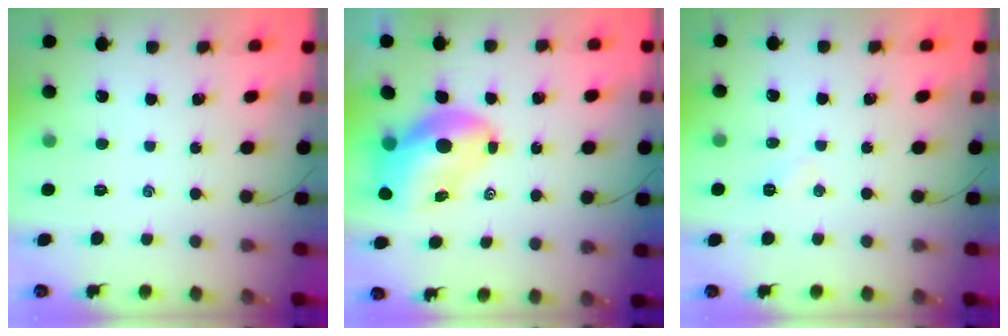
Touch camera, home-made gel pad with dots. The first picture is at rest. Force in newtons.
{"total": 11.1, "press": 10.7, "slide": 3.2}
{"total": 2.4, "press": 2.3, "slide": 0.8}